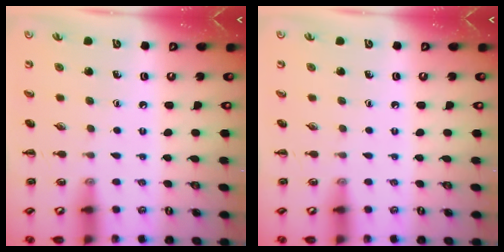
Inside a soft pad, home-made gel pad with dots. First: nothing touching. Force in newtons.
{"total": 0.0}